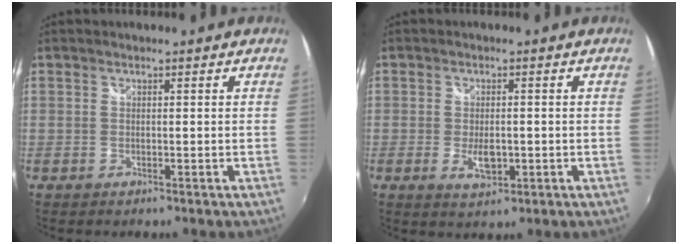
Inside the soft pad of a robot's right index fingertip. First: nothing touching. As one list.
[{"total": 4.1, "force": [-1.0, 2.0, 3.4], "torque": [-0.064, -0.005, -0.013]}]